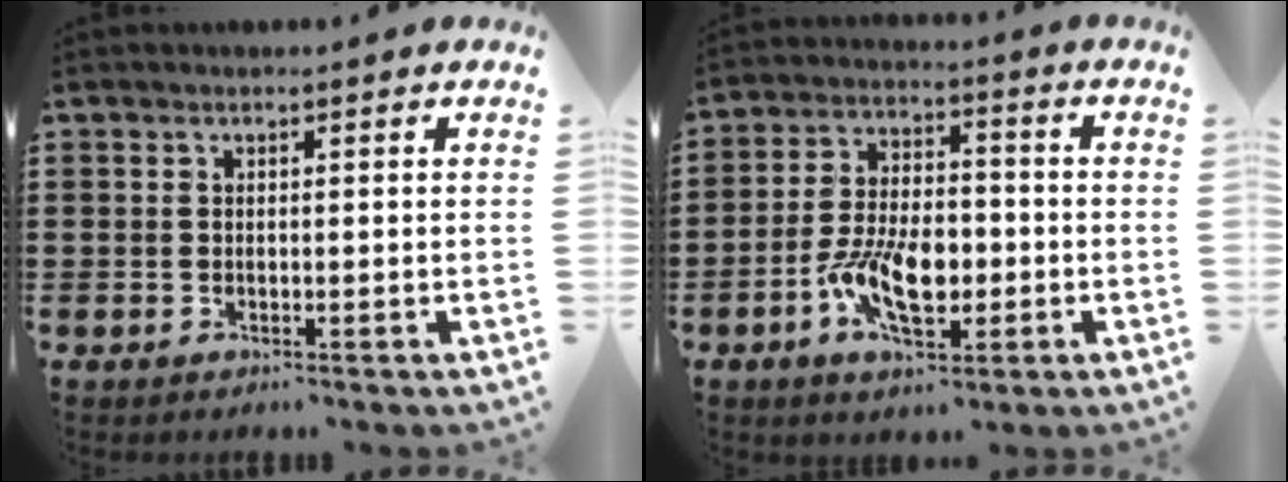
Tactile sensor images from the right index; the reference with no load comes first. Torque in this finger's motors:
{"motor_torque": [2.14, 0.00, 0.48, 0.21]}